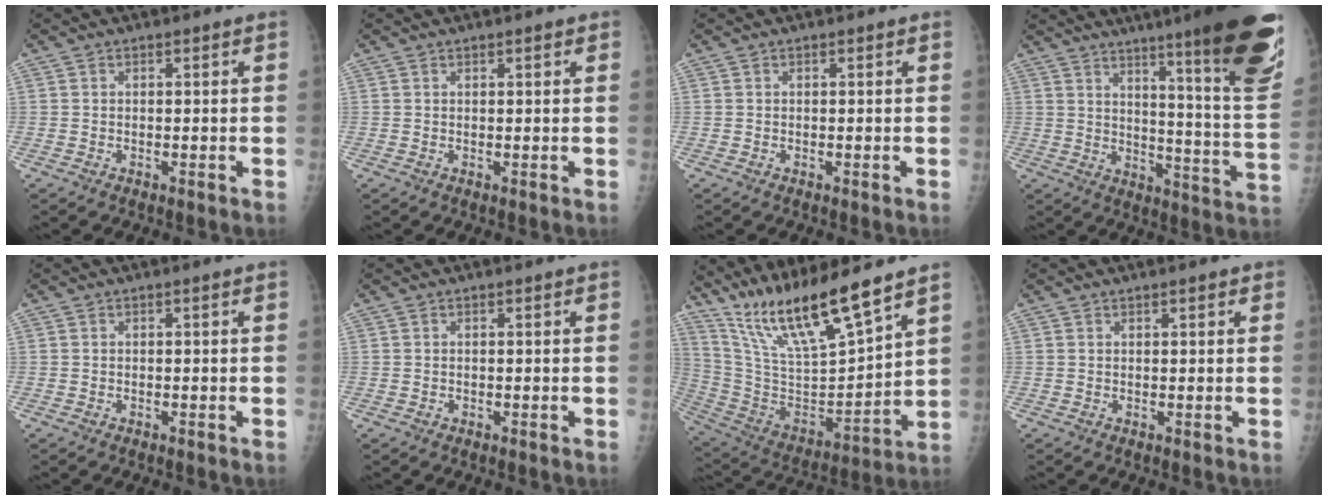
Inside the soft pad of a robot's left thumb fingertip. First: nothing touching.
{"total": 1.0, "force": [0.8, 0.4, 0.5], "torque": [-0.004, -0.002, 0.008]}
{"total": 0.0}
{"total": 25.3, "force": [16.3, 2.1, 19.2], "torque": [-0.229, -0.094, 0.221]}
{"total": 0.0}
{"total": 0.0}
{"total": 20.0, "force": [15.5, 2.7, 12.4], "torque": [-0.205, -0.074, 0.299]}
{"total": 1.2, "force": [0.9, 0.5, 0.7], "torque": [-0.003, -0.003, 0.009]}